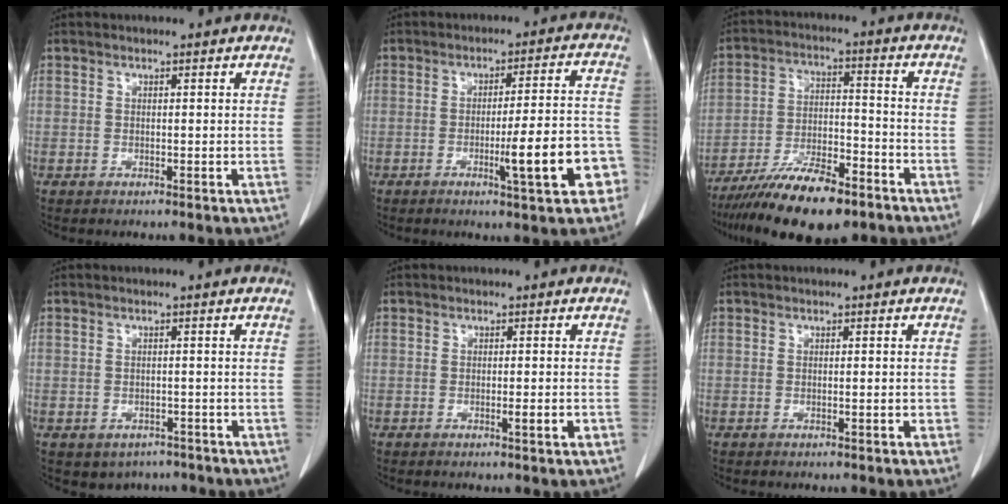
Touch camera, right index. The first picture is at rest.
{"total": 10.7, "force": [-4.1, 1.3, 9.8], "torque": [-0.130, 0.018, -0.049]}
{"total": 15.0, "force": [-10.9, 3.9, 9.5], "torque": [-0.174, -0.012, -0.188]}
{"total": 1.7, "force": [-1.1, 1.1, 0.5], "torque": [-0.012, 0.000, -0.006]}
{"total": 1.9, "force": [-0.8, -0.1, 1.7], "torque": [-0.030, -0.004, -0.010]}
{"total": 1.0, "force": [-0.4, 0.2, 0.9], "torque": [-0.017, 0.001, -0.002]}